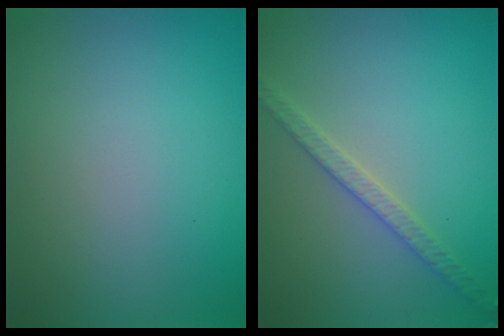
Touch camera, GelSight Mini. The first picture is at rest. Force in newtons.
{"total": 2.5, "press": 2.4, "slide": 0.4}